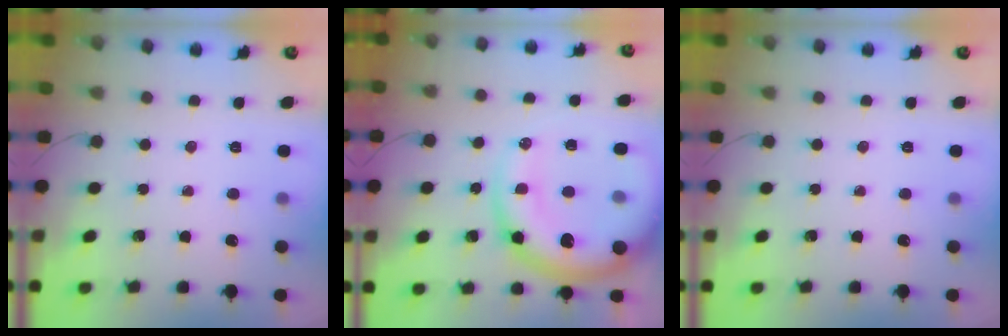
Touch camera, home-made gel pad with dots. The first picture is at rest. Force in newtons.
{"total": 19.3, "press": 18.8, "slide": 4.4}
{"total": 0.0}